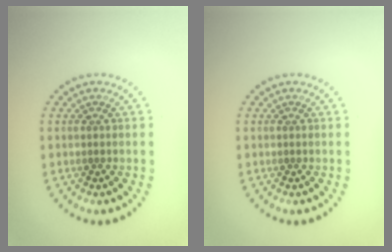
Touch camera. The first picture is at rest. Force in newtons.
{"total": 0.0}